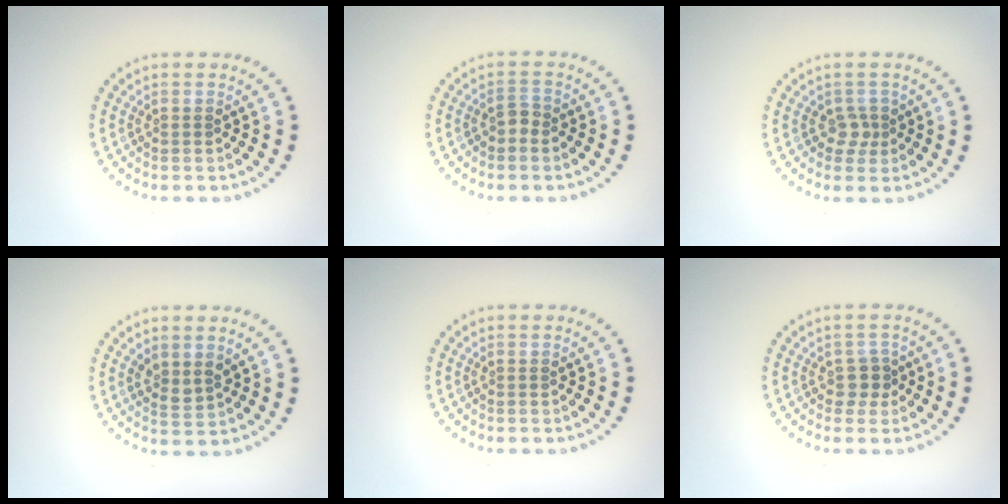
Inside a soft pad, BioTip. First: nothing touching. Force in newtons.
{"total": 1.0, "press": 0.8, "slide": 0.5}
{"total": 1.4, "press": 1.1, "slide": 1.0}
{"total": 1.6, "press": 1.3, "slide": 0.9}
{"total": 0.0}
{"total": 1.7, "press": 1.3, "slide": 1.0}